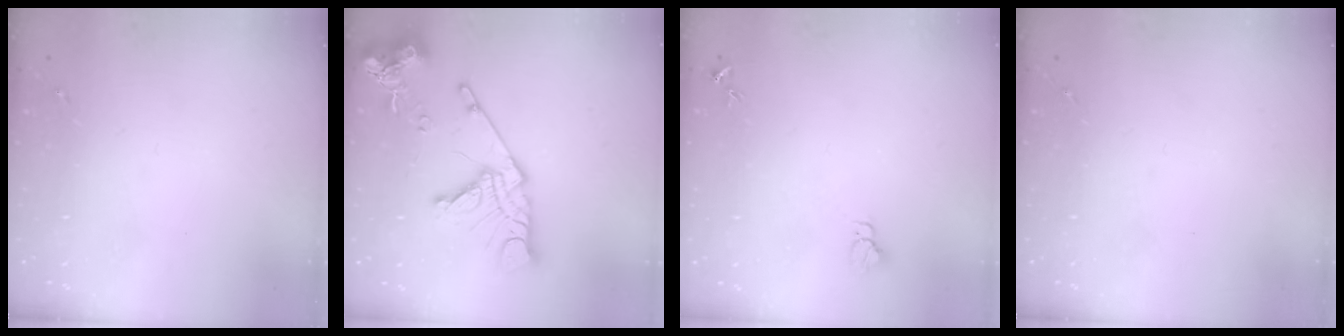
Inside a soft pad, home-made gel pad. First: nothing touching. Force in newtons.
{"total": 18.1, "press": 18.0, "slide": 2.0}
{"total": 3.9, "press": 3.8, "slide": 0.3}
{"total": 0.0}